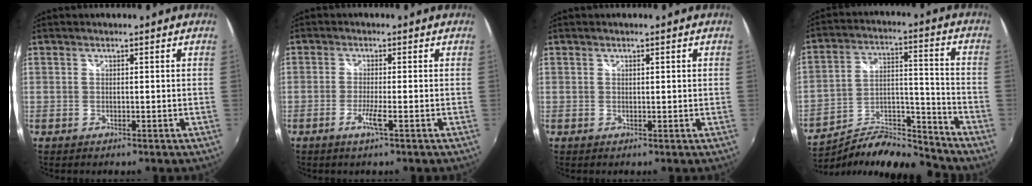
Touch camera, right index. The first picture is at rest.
{"total": 3.0, "force": [-1.4, -0.4, 2.6], "torque": [-0.056, -0.008, -0.031]}
{"total": 0.7, "force": [0.3, 0.2, 0.6], "torque": [-0.008, 0.003, 0.005]}
{"total": 12.1, "force": [-11.4, 1.9, 3.7], "torque": [-0.052, 0.025, -0.199]}